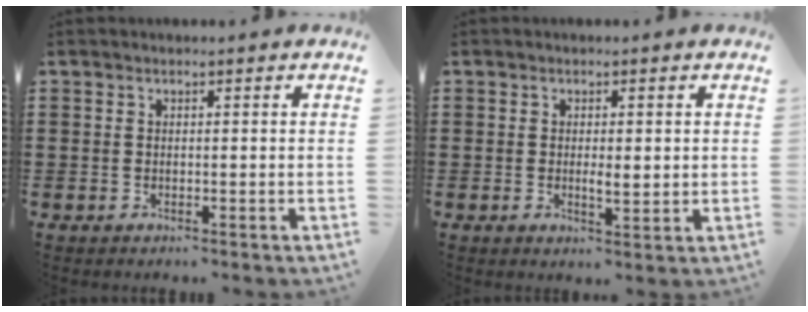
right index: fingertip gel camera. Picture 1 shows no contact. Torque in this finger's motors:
{"motor_torque": [-0.04, 0.22, 0.08, 0.00]}